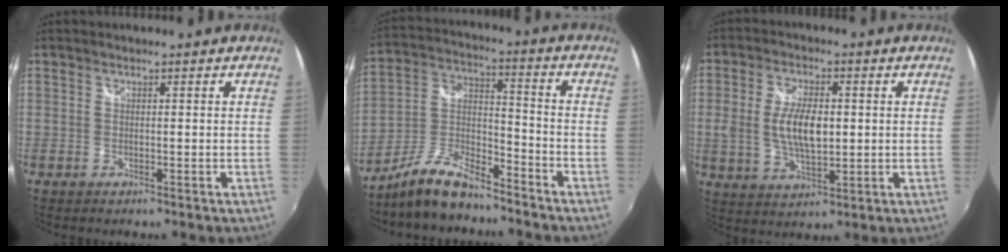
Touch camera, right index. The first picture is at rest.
{"total": 11.7, "force": [-9.2, 3.6, 6.3], "torque": [-0.143, 0.009, -0.174]}
{"total": 9.4, "force": [0.3, 4.6, 8.2], "torque": [-0.158, 0.001, 0.008]}